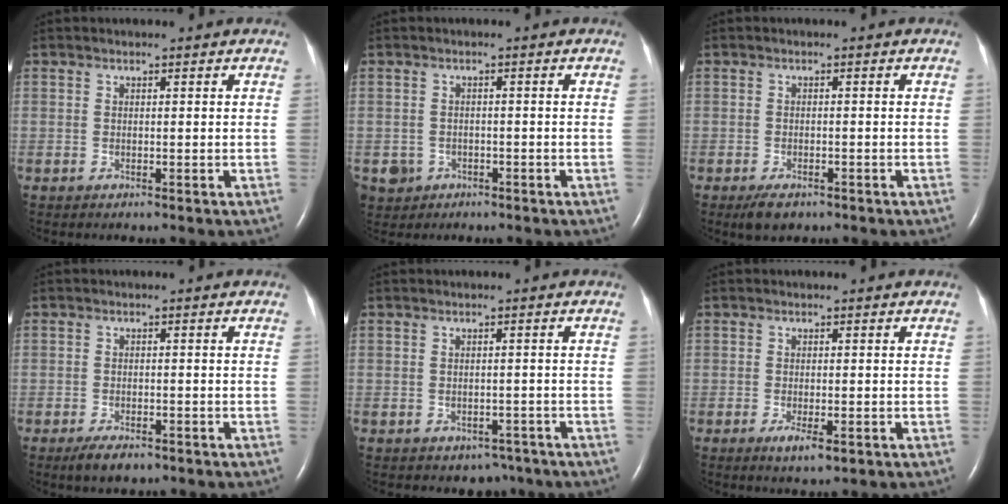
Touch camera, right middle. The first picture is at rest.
{"total": 3.8, "force": [-1.7, 3.3, 0.3], "torque": [-0.011, 0.006, -0.025]}
{"total": 2.9, "force": [-1.9, 1.3, 1.7], "torque": [-0.036, -0.005, -0.023]}
{"total": 3.3, "force": [-2.3, 1.2, 2.1], "torque": [-0.042, -0.005, -0.033]}
{"total": 3.2, "force": [-2.3, 2.2, 0.5], "torque": [-0.002, 0.011, -0.025]}
{"total": 2.9, "force": [-1.3, 0.7, 2.4], "torque": [-0.044, -0.005, -0.018]}